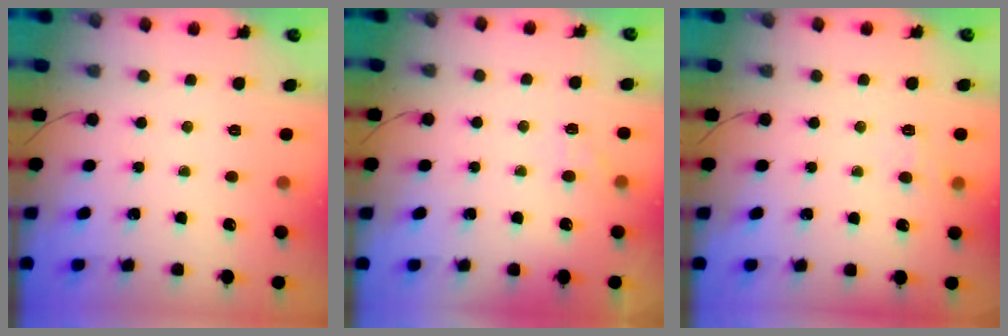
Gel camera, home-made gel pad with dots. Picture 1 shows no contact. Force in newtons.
{"total": 5.0, "press": 4.9, "slide": 1.3}
{"total": 7.4, "press": 7.2, "slide": 1.8}